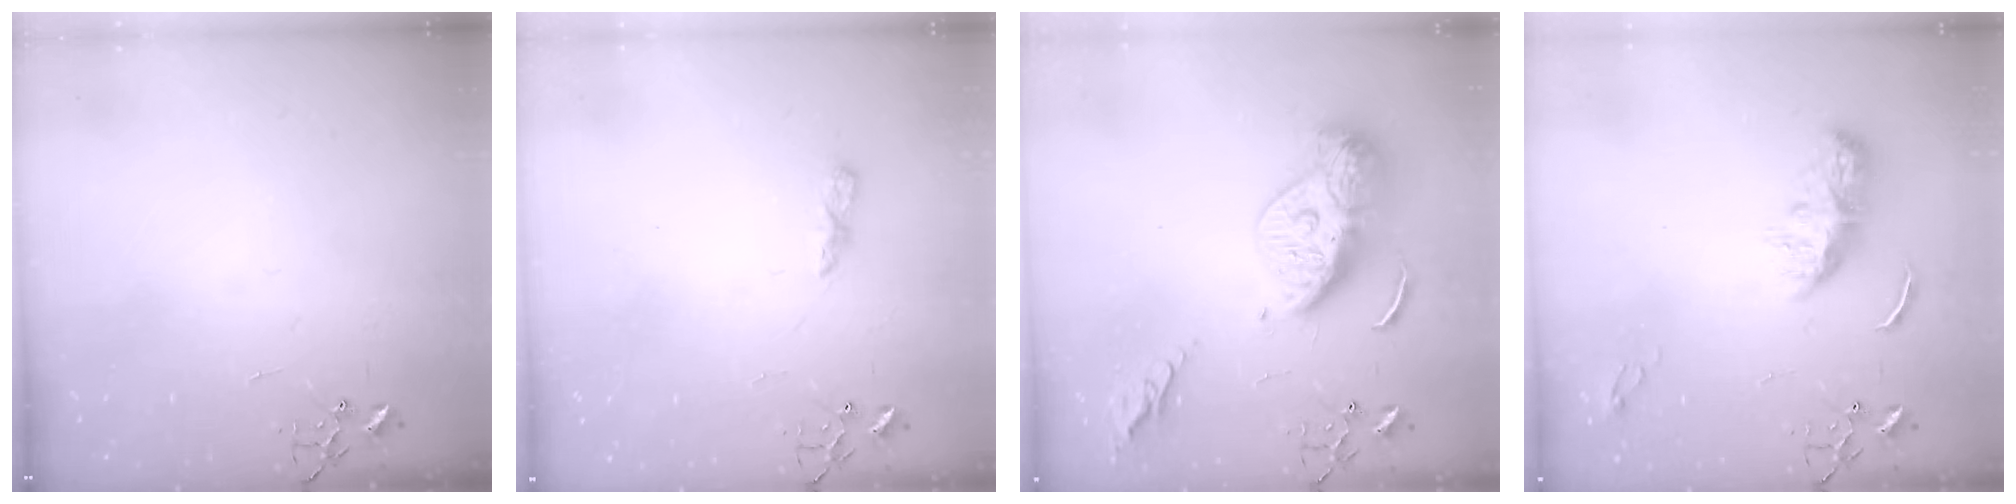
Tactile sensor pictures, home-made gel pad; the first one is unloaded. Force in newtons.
{"total": 4.6, "press": 4.6, "slide": 0.6}
{"total": 16.9, "press": 16.8, "slide": 1.6}
{"total": 8.7, "press": 8.7, "slide": 0.3}